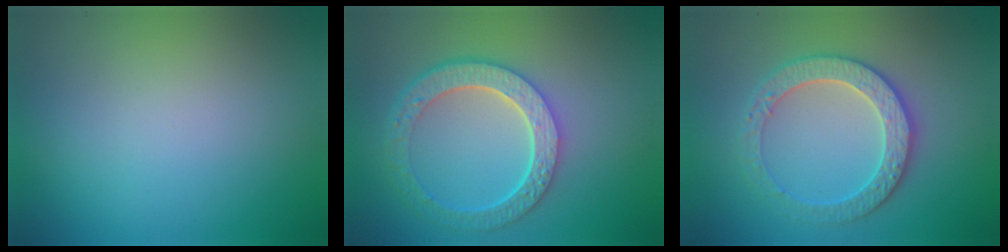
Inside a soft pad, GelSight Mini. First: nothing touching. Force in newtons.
{"total": 6.0, "press": 4.5, "slide": 3.9}
{"total": 3.8, "press": 3.6, "slide": 1.2}